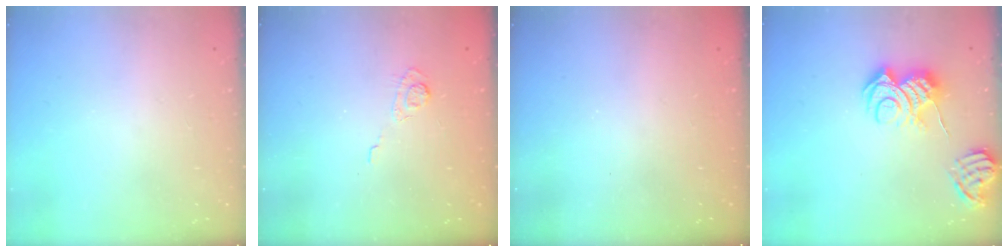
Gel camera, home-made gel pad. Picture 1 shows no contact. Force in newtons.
{"total": 3.2, "press": 2.8, "slide": 1.6}
{"total": 2.3, "press": 2.2, "slide": 0.7}
{"total": 9.3, "press": 9.2, "slide": 1.2}